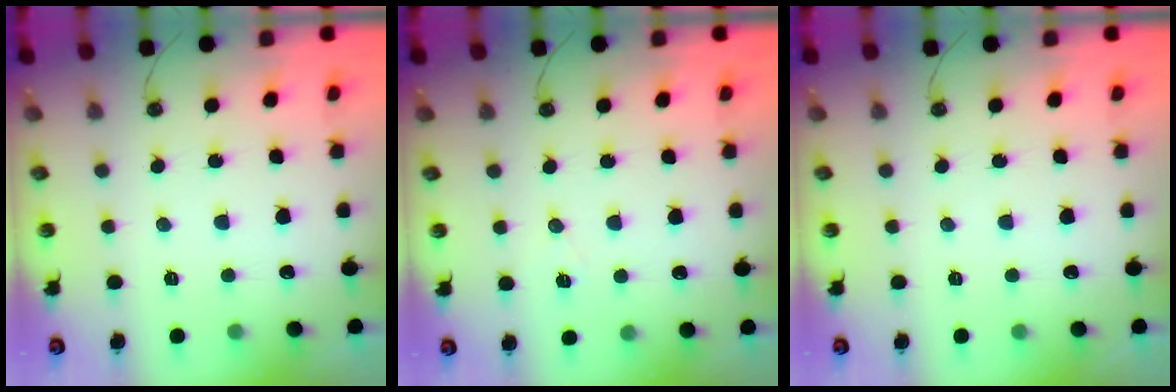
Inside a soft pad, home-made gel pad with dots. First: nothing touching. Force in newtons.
{"total": 5.9, "press": 3.7, "slide": 4.5}
{"total": 0.0}